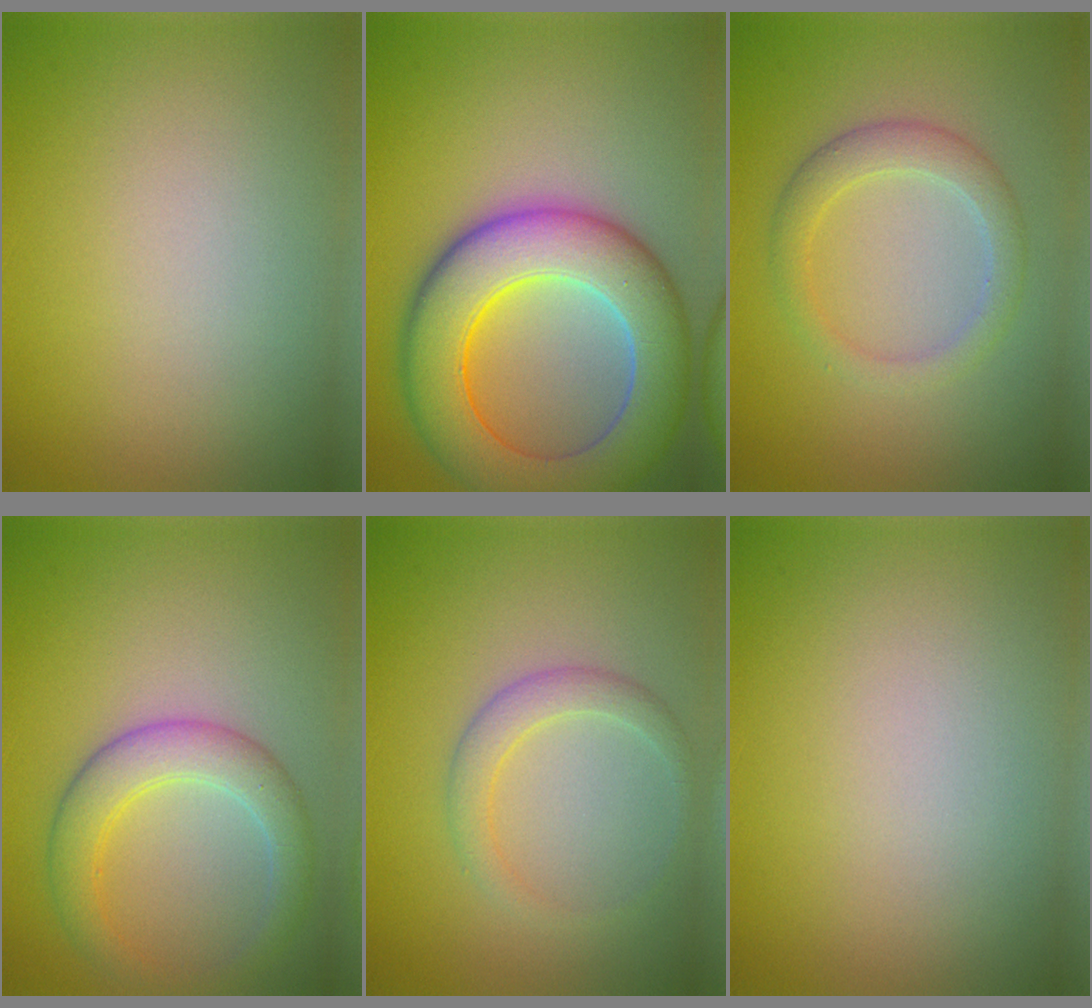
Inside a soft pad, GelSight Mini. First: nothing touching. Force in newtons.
{"total": 10.6, "press": 10.5, "slide": 0.5}
{"total": 2.8, "press": 2.8, "slide": 0.3}
{"total": 4.2, "press": 4.2, "slide": 0.3}
{"total": 2.1, "press": 2.1, "slide": 0.1}
{"total": 0.0}